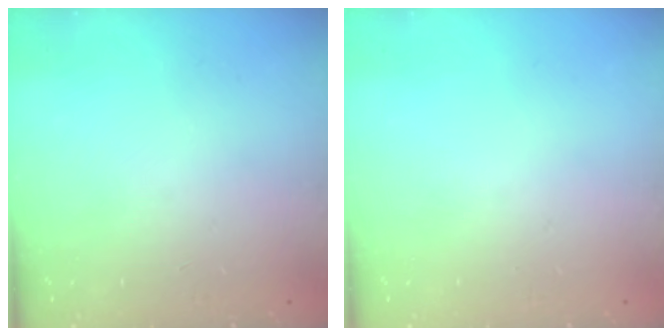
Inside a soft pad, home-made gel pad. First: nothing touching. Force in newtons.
{"total": 0.0}